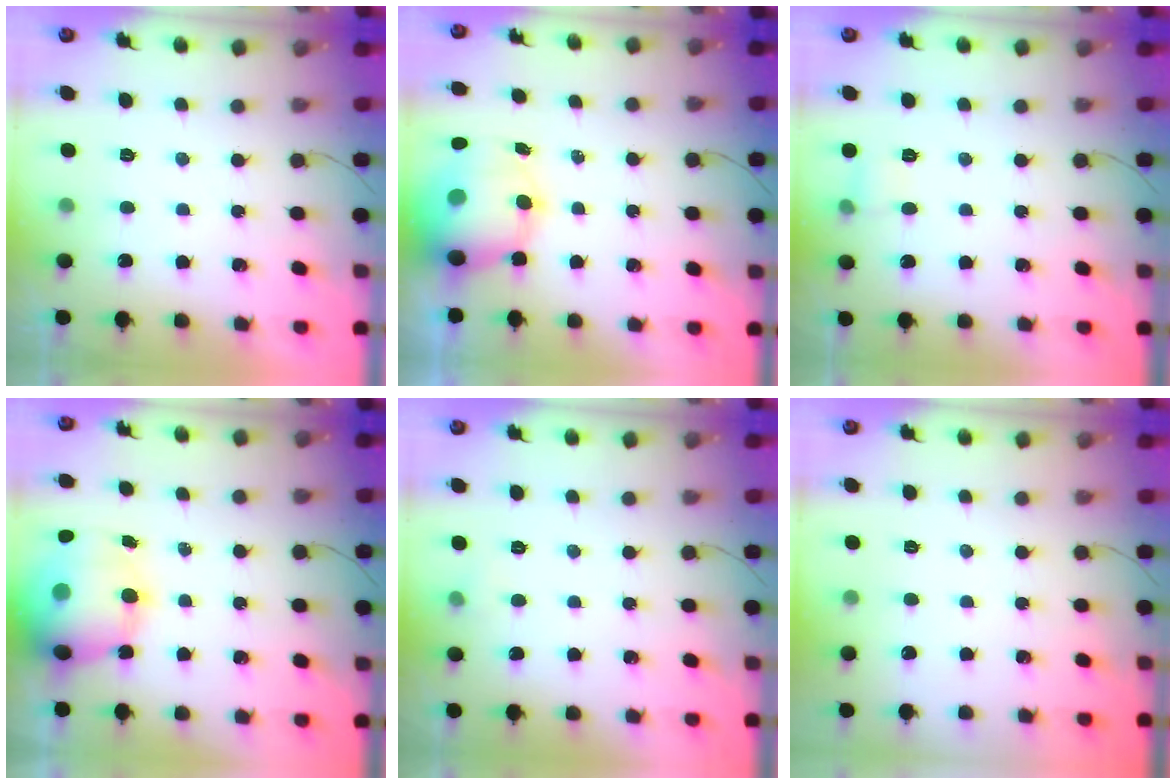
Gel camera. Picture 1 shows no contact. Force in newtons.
{"total": 10.8, "press": 10.4, "slide": 2.8}
{"total": 4.9, "press": 4.7, "slide": 1.5}
{"total": 18.9, "press": 18.4, "slide": 4.5}
{"total": 3.4, "press": 3.2, "slide": 1.2}
{"total": 0.0}